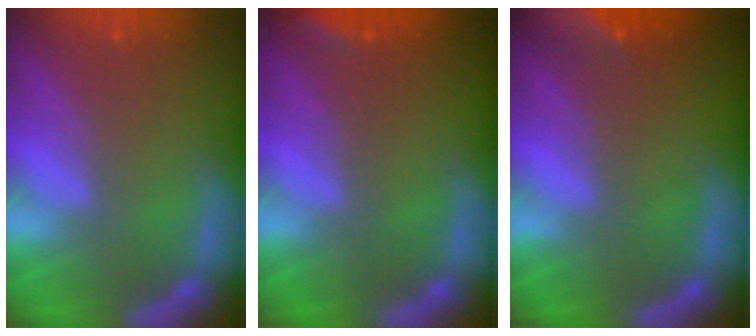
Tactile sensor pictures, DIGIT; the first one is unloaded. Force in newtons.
{"total": 1.9}
{"total": 10.0}